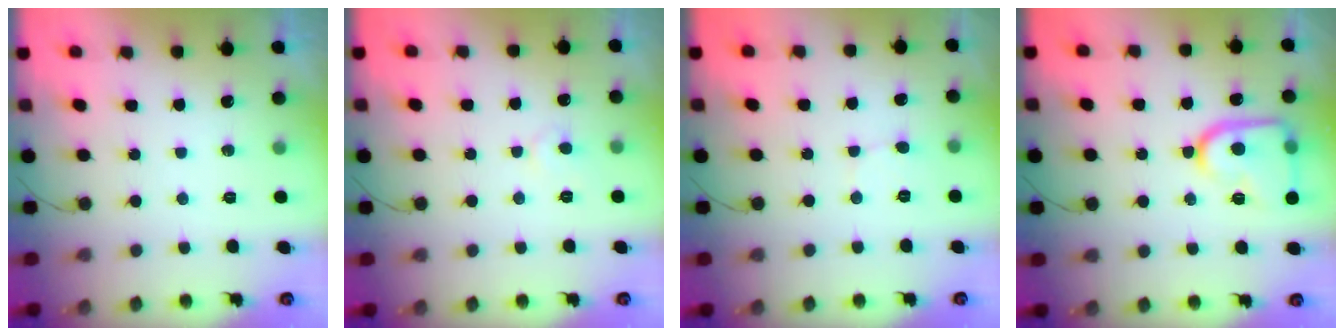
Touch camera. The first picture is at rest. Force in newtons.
{"total": 5.1, "press": 5.1, "slide": 0.5}
{"total": 3.5, "press": 3.4, "slide": 0.3}
{"total": 16.6, "press": 16.6, "slide": 1.3}